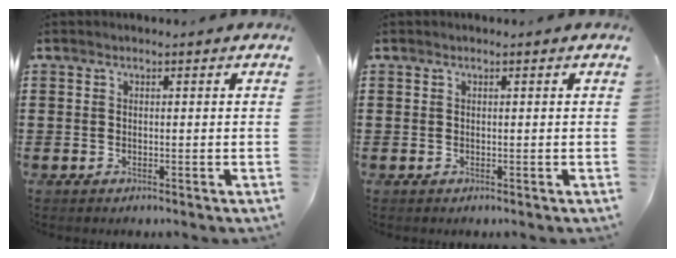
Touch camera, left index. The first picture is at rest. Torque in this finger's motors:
{"motor_torque": [-0.42, 0.81, -0.07, -0.01]}